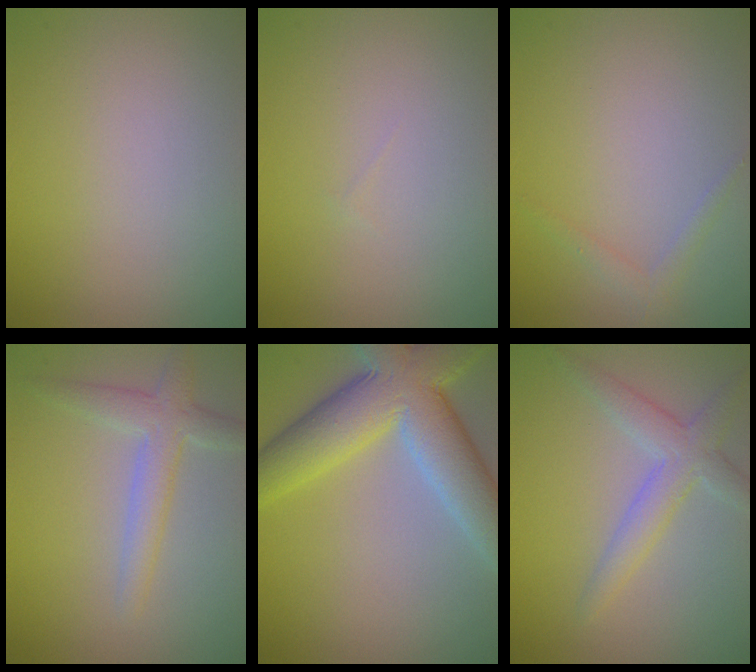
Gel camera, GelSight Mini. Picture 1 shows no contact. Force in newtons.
{"total": 0.0}
{"total": 1.1, "press": 1.1, "slide": 0.1}
{"total": 2.9, "press": 2.9, "slide": 0.1}
{"total": 9.7, "press": 9.7, "slide": 0.6}
{"total": 3.2, "press": 3.2, "slide": 0.1}